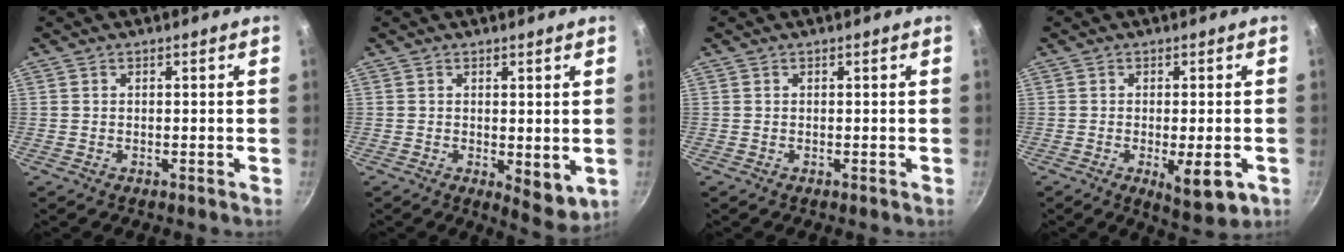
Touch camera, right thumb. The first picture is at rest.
{"total": 5.4, "force": [-0.5, 2.2, 4.9], "torque": [-0.059, -0.016, 0.002]}
{"total": 0.0}
{"total": 7.6, "force": [-2.4, 2.5, 6.7], "torque": [-0.094, -0.012, -0.027]}